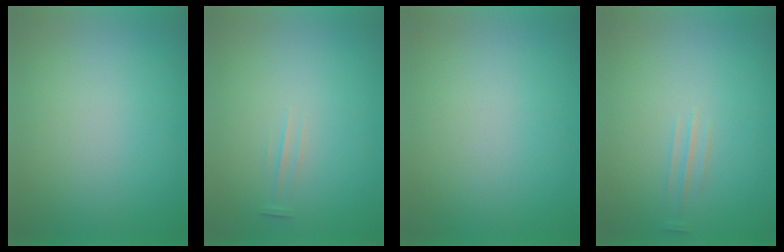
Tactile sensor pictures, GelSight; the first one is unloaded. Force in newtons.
{"total": 1.2}
{"total": 0.0}
{"total": 1.2}